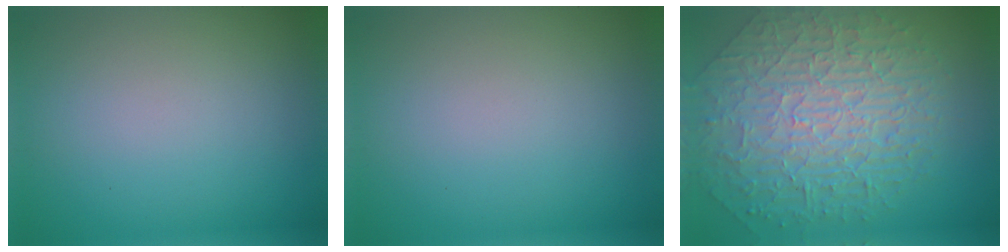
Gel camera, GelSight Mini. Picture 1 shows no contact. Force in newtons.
{"total": 0.0}
{"total": 10.0, "press": 6.7, "slide": 7.5}